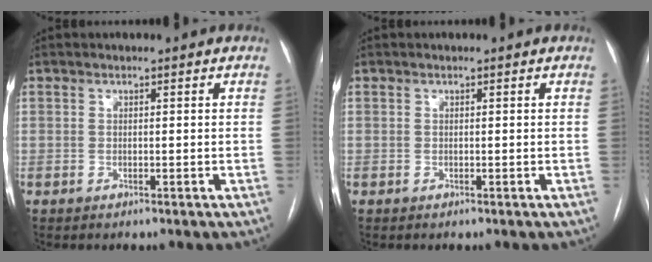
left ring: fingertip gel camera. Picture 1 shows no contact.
{"total": 0.0}